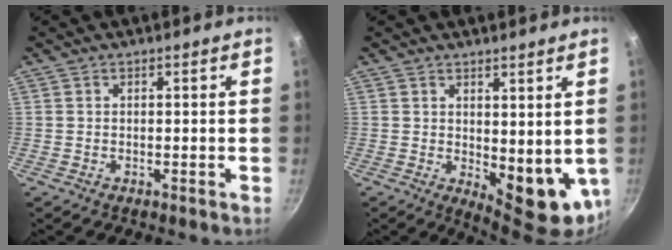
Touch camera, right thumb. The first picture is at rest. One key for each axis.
{"total": 10.2, "fx": 1.2, "fy": 4.9, "fz": 8.9, "tx": -0.096, "ty": -0.020, "tz": 0.033}